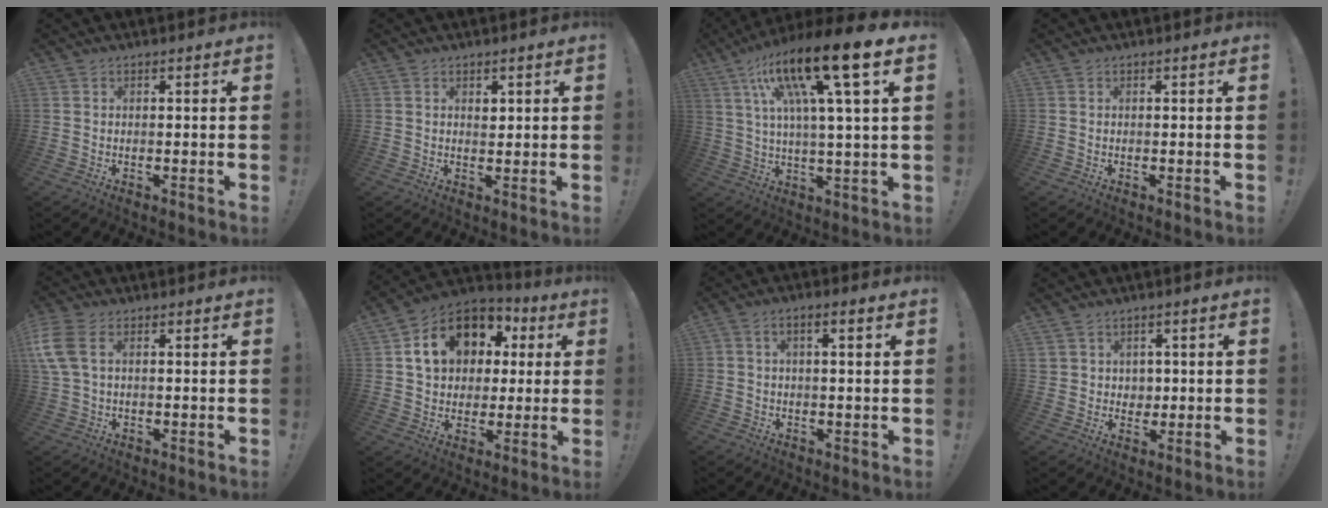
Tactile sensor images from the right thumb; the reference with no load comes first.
{"total": 1.5, "force": [0.8, 1.2, 0.6], "torque": [0.010, -0.008, 0.009]}
{"total": 19.3, "force": [8.3, 2.0, 17.3], "torque": [-0.321, -0.030, 0.118]}
{"total": 0.0}
{"total": 8.1, "force": [2.2, 4.8, 6.1], "torque": [-0.148, 0.006, 0.044]}
{"total": 16.9, "force": [5.5, 12.9, 9.4], "torque": [-0.146, -0.005, 0.116]}
{"total": 3.6, "force": [-0.4, 0.6, 3.5], "torque": [-0.060, 0.003, -0.006]}
{"total": 4.4, "force": [1.9, 4.0, 0.1], "torque": [-0.001, -0.010, 0.036]}